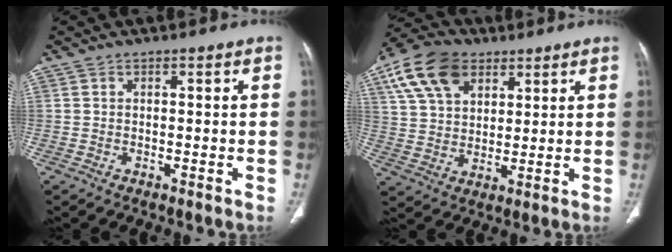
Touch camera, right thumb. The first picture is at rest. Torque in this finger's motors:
{"motor_torque": [-0.43, 0.64, 0.38, 0.19, 0.09]}